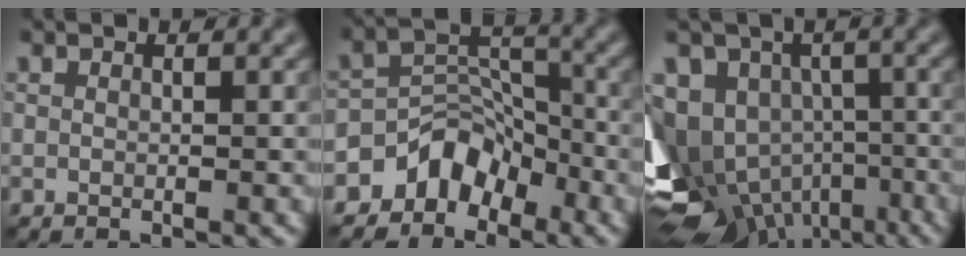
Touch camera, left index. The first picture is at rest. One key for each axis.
{"total": 4.6, "fx": -3.5, "fy": 2.8, "fz": 1.1, "tx": -0.002, "ty": 0.007, "tz": -0.064}
{"total": 14.1, "fx": -4.8, "fy": 10.8, "fz": 7.6, "tx": -0.156, "ty": -0.019, "tz": -0.052}